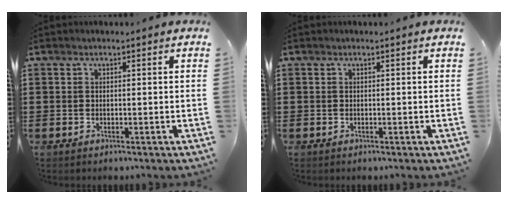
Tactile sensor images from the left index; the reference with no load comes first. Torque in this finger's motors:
{"motor_torque": [0.00, 0.00, 0.00, 0.00]}